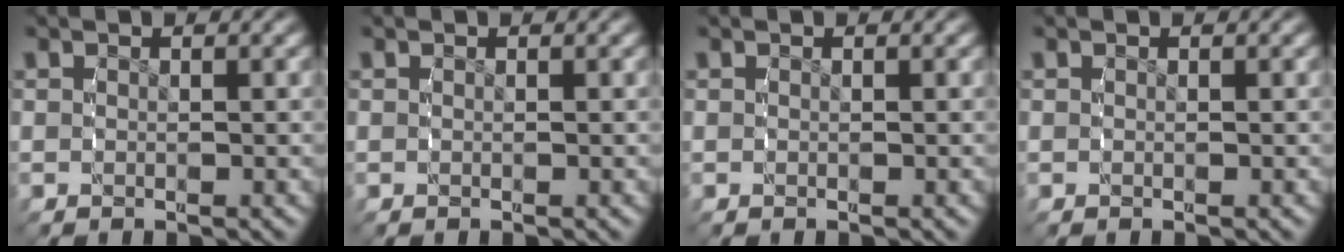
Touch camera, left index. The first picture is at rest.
{"total": 0.0}
{"total": 0.0}
{"total": 0.0}